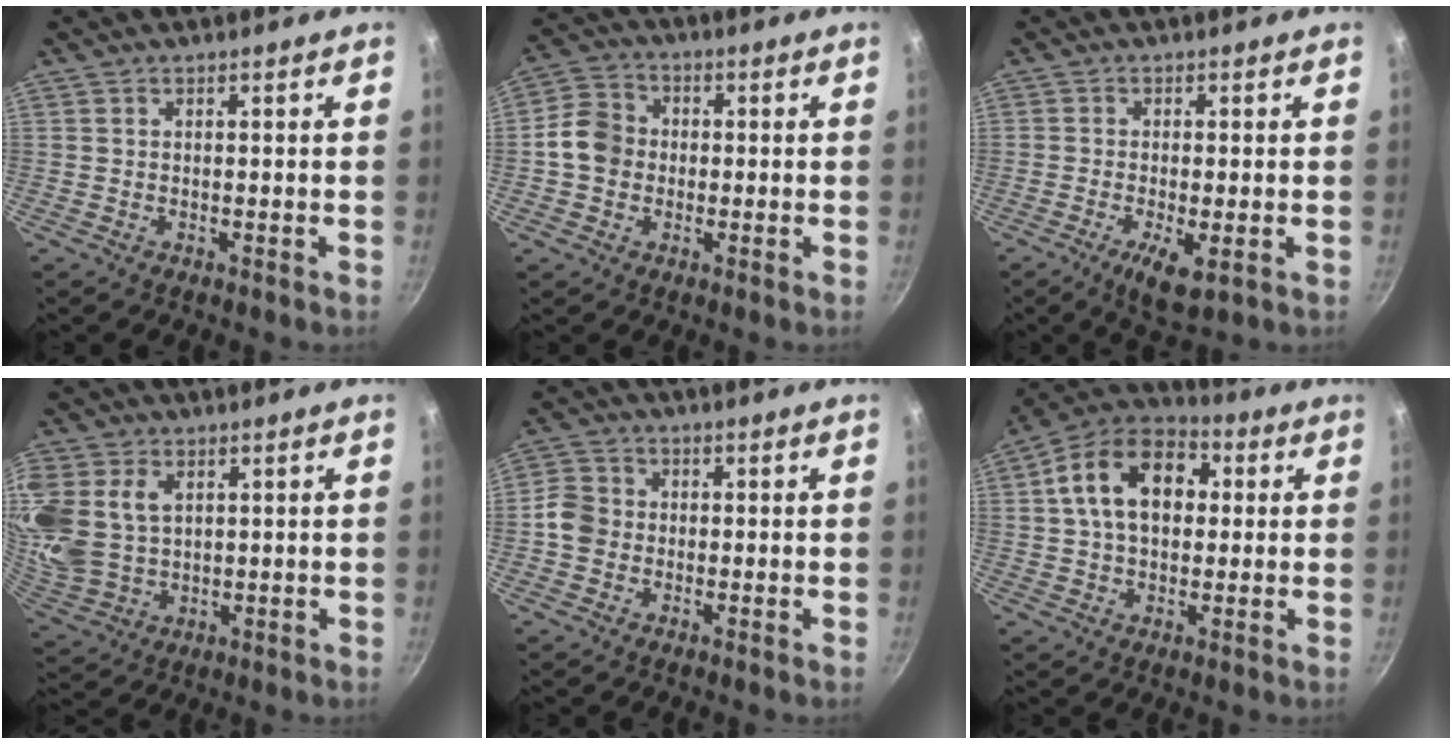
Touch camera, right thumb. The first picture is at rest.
{"total": 7.8, "force": [-0.7, 6.7, 3.9], "torque": [-0.045, 0.017, -0.030]}
{"total": 6.2, "force": [-2.2, 2.0, 5.5], "torque": [-0.101, -0.003, -0.031]}
{"total": 18.0, "force": [4.5, 13.5, 11.0], "torque": [-0.263, 0.005, 0.100]}
{"total": 5.1, "force": [-0.9, 4.5, 2.2], "torque": [-0.024, 0.015, -0.030]}
{"total": 15.7, "force": [2.7, 10.8, 11.1], "torque": [-0.156, 0.027, 0.027]}